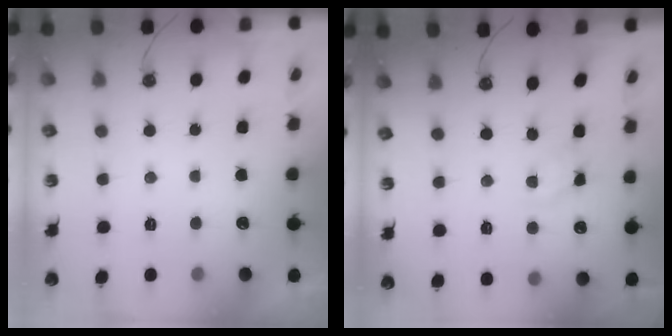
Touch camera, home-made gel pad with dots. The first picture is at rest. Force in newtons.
{"total": 4.4, "press": 4.3, "slide": 0.5}